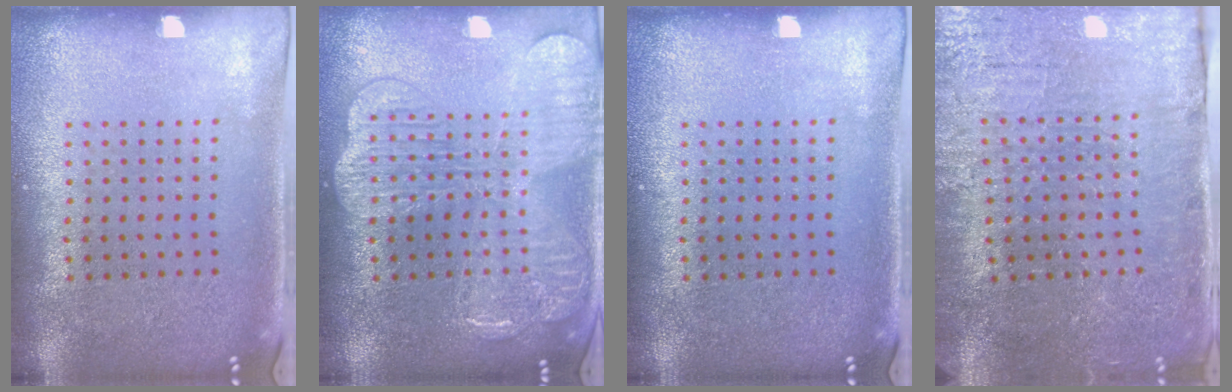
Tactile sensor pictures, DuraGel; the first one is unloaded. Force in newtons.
{"total": 3.9, "press": 3.8, "slide": 0.6}
{"total": 0.0}
{"total": 3.9, "press": 3.8, "slide": 0.8}